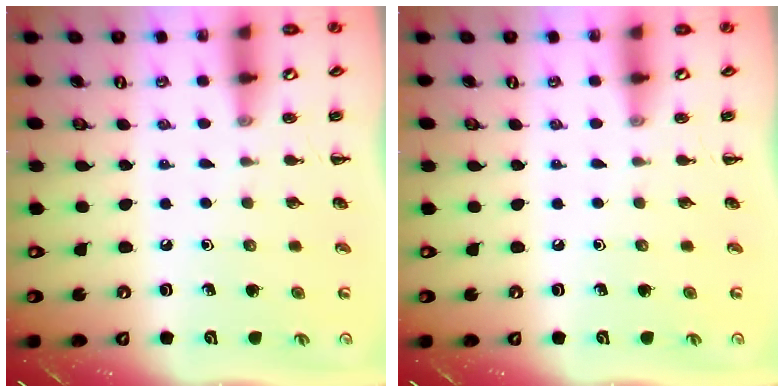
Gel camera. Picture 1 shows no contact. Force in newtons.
{"total": 0.0}